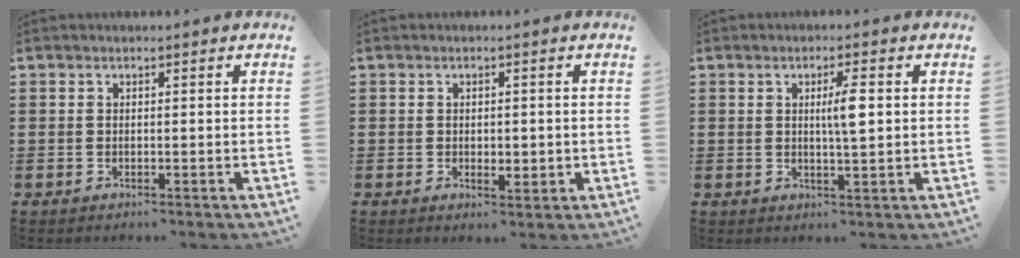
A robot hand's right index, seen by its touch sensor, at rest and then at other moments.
{"total": 1.5, "force": [0.0, 1.0, 1.2], "torque": [-0.024, 0.006, -0.002]}
{"total": 4.0, "force": [0.7, 0.6, 3.9], "torque": [-0.075, 0.004, 0.008]}